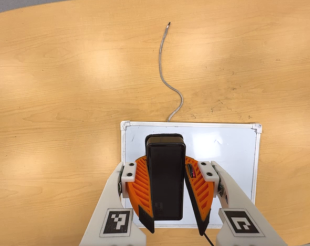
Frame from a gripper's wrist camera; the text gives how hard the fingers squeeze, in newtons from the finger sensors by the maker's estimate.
{"total": 10.9, "left": 9.9, "right": 11.8}